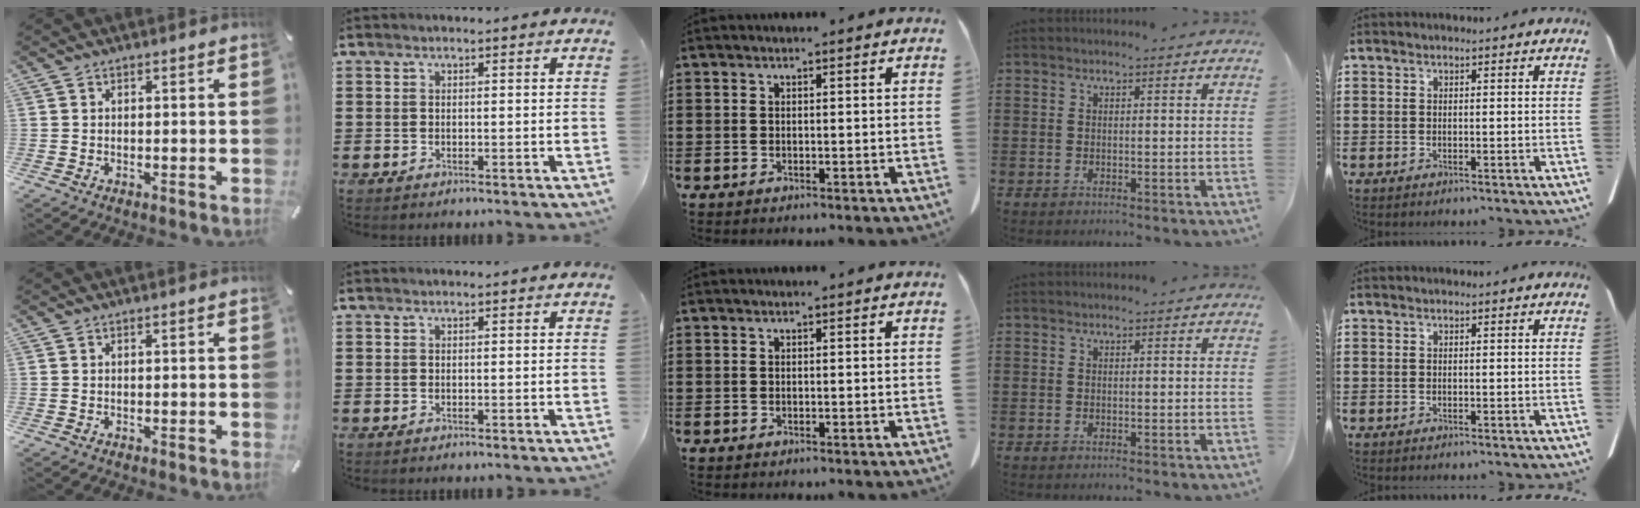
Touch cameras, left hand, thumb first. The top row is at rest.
{}